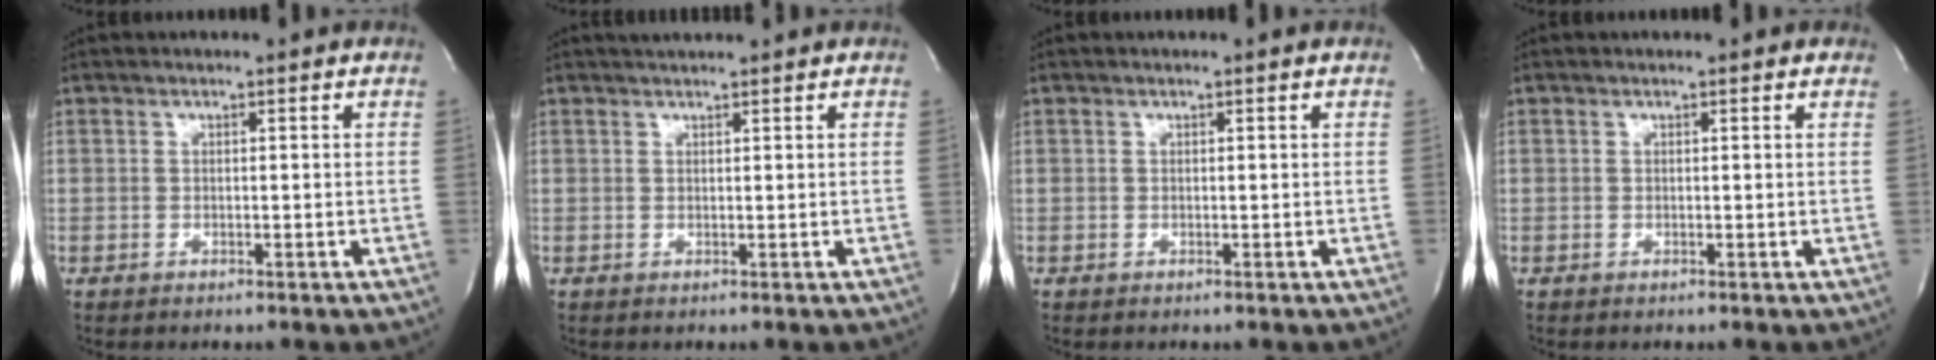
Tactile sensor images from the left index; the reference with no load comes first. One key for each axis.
{"total": 2.1, "fx": 2.0, "fy": -0.1, "fz": 0.7, "tx": -0.008, "ty": 0.018, "tz": 0.034}
{"total": 0.0}
{"total": 0.8, "fx": 0.6, "fy": 0.5, "fz": 0.1, "tx": -0.006, "ty": 0.006, "tz": 0.001}